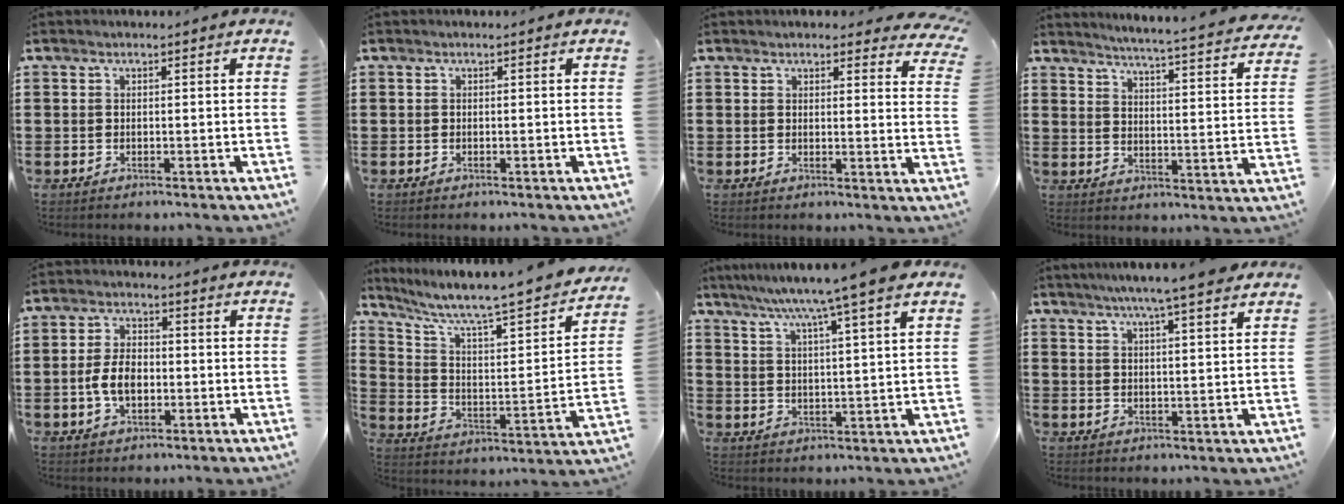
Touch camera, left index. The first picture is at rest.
{"total": 0.0}
{"total": 3.4, "force": [3.2, 0.3, 1.0], "torque": [-0.014, -0.012, 0.056]}
{"total": 4.1, "force": [3.7, -0.9, 1.3], "torque": [-0.046, -0.039, 0.055]}
{"total": 5.5, "force": [-0.9, 3.1, 4.5], "torque": [-0.102, 0.002, -0.023]}
{"total": 6.6, "force": [5.4, 0.7, 3.6], "torque": [-0.098, -0.051, 0.085]}
{"total": 7.7, "force": [6.1, -1.2, 4.5], "torque": [-0.105, -0.025, 0.102]}
{"total": 5.7, "force": [4.8, -0.5, 3.1], "torque": [-0.073, -0.010, 0.082]}